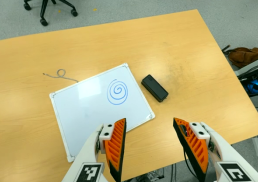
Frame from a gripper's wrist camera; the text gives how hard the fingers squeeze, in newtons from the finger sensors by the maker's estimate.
{"total": 0.0}